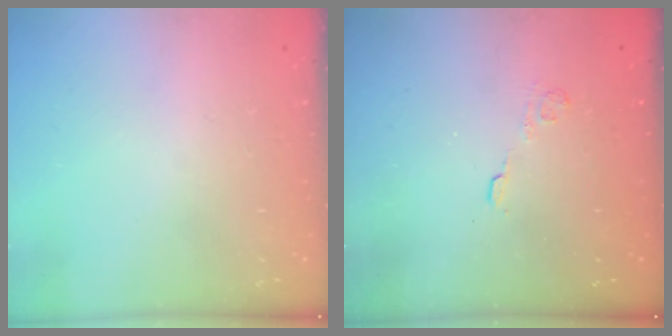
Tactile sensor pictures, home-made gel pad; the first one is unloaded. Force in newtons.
{"total": 2.7, "press": 2.3, "slide": 1.4}